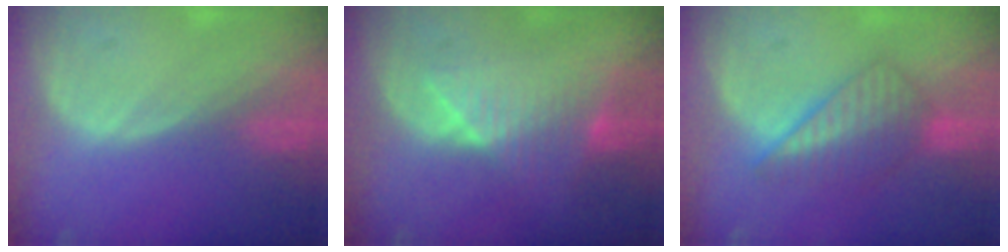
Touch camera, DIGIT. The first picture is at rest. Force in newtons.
{"total": 7.8, "press": 7.0, "slide": 3.6}
{"total": 6.3, "press": 6.3, "slide": 0.2}